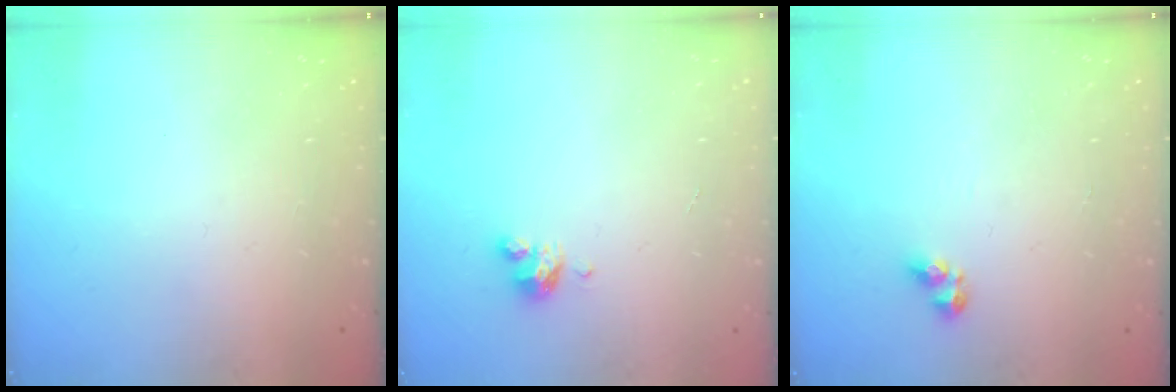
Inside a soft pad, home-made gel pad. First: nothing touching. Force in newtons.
{"total": 4.1, "press": 4.1, "slide": 0.3}
{"total": 5.5, "press": 5.5, "slide": 0.6}